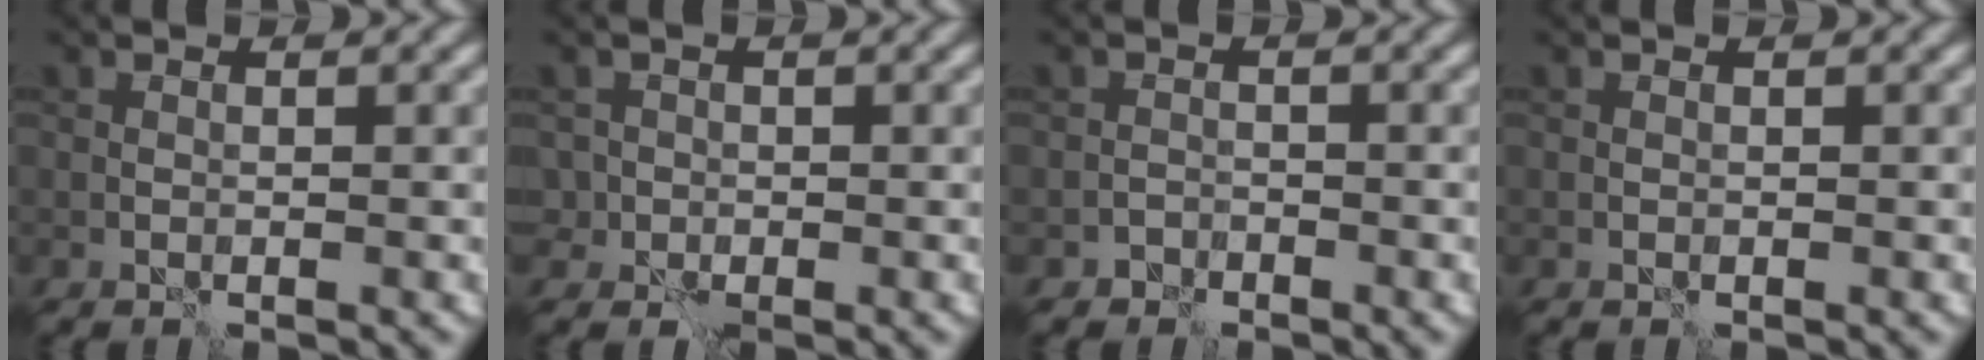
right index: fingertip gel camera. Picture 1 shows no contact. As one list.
[{"total": 1.4, "force": [-0.3, 1.3, 0.0], "torque": [0.007, 0.005, -0.005]}, {"total": 1.1, "force": [-0.9, 0.5, -0.1], "torque": [0.010, 0.006, -0.015]}, {"total": 0.0}]